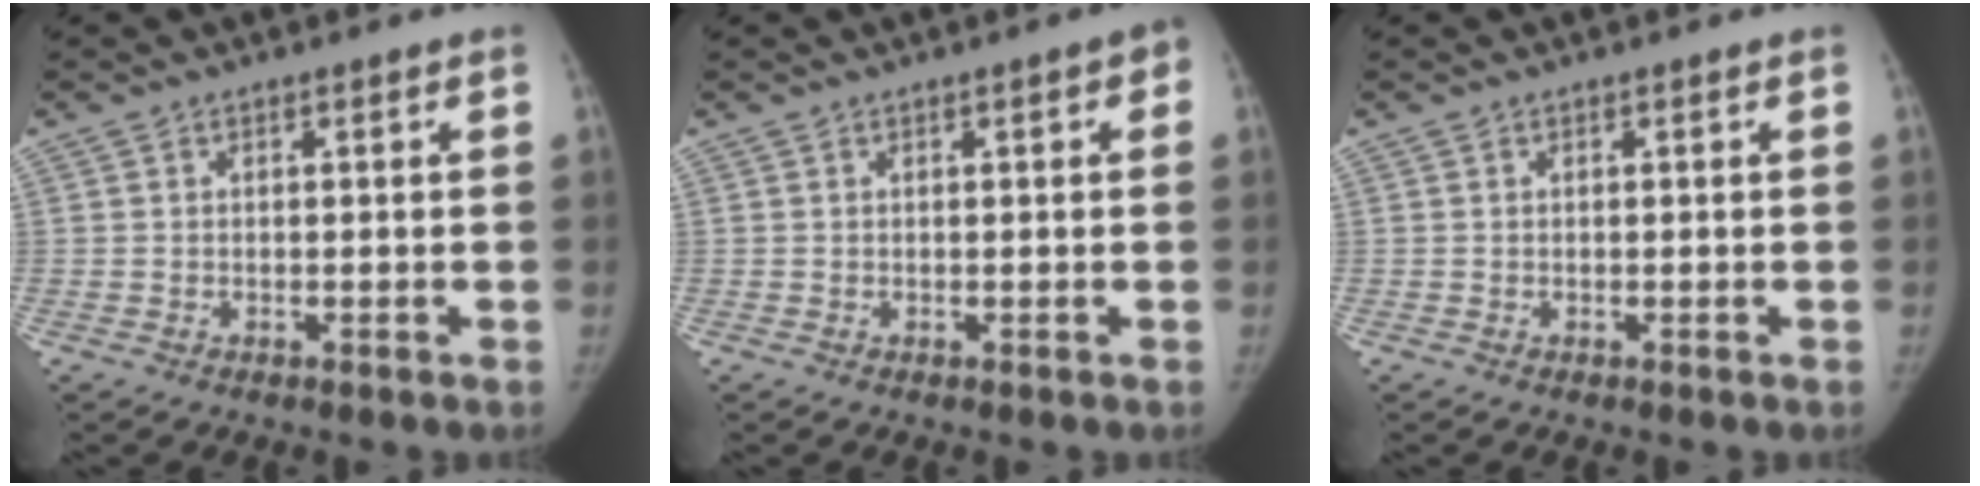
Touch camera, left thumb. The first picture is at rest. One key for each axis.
{"total": 2.2, "fx": 0.6, "fy": 0.7, "fz": 2.0, "tx": -0.019, "ty": 0.003, "tz": 0.004}
{"total": 0.0}